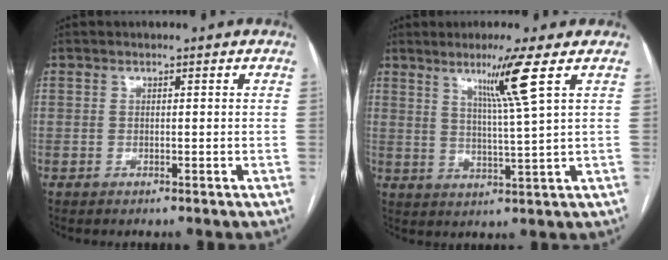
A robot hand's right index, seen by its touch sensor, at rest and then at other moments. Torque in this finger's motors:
{"motor_torque": [0.55, 0.27, 0.45, 0.12]}